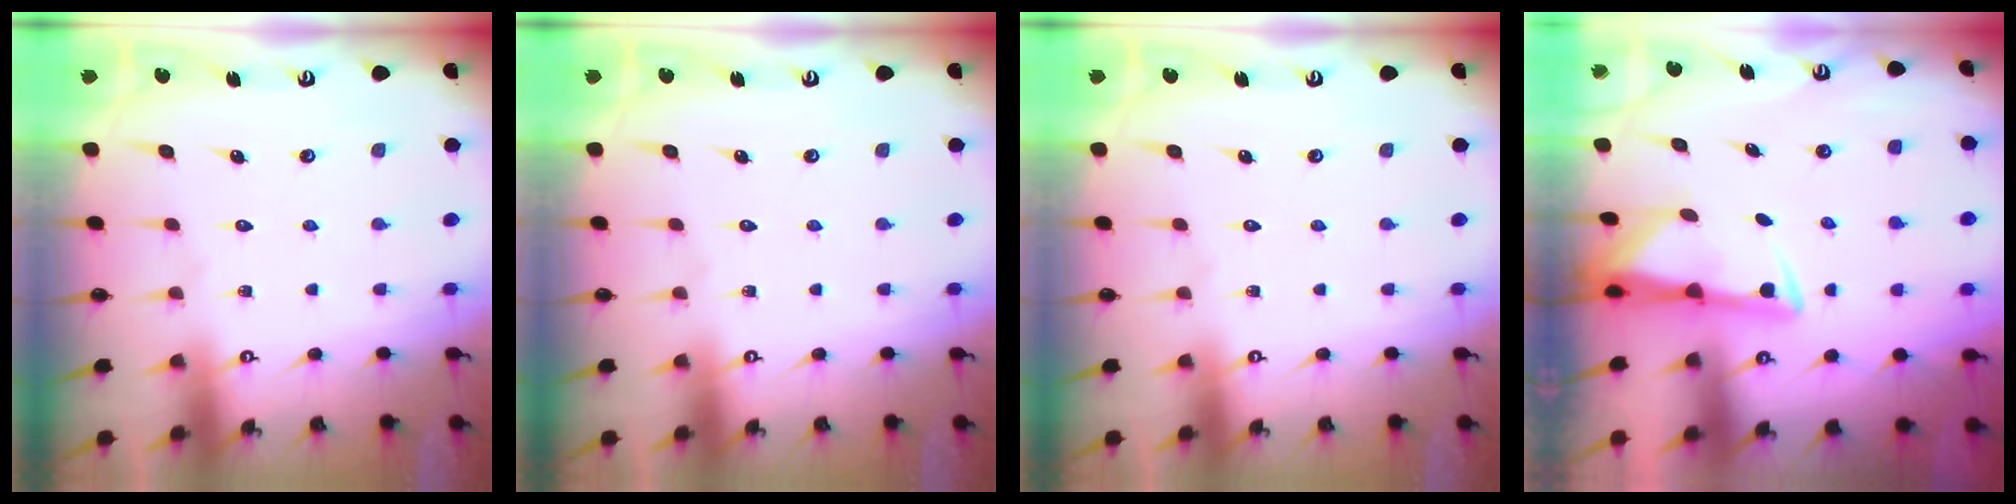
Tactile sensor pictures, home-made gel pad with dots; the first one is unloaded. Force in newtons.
{"total": 0.0}
{"total": 0.0}
{"total": 2.8, "press": 2.8, "slide": 0.5}